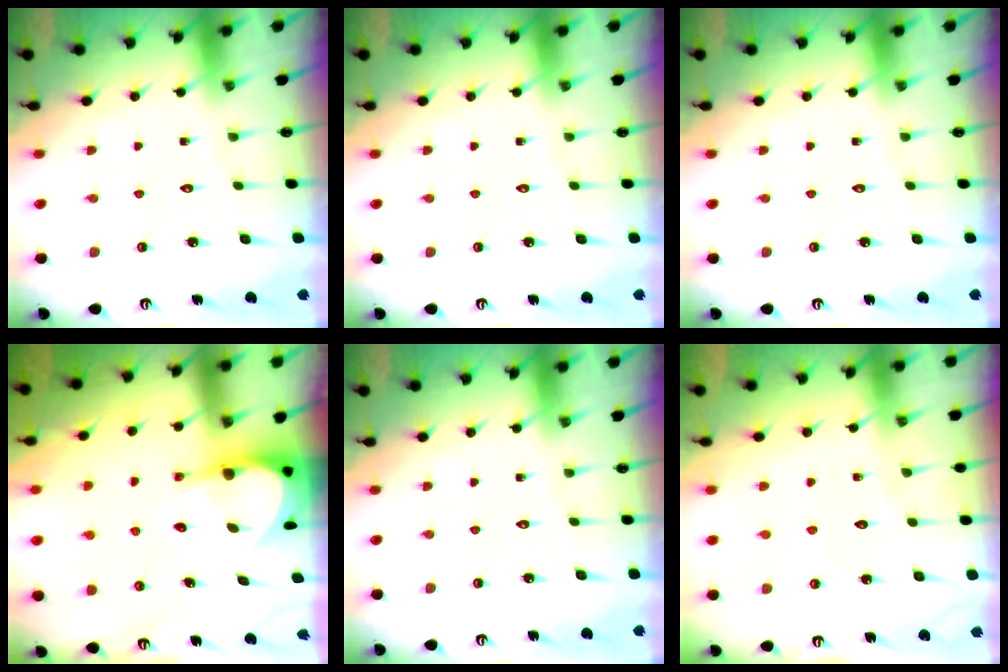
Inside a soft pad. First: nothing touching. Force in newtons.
{"total": 0.0}
{"total": 0.0}
{"total": 5.2, "press": 5.2, "slide": 0.4}
{"total": 0.0}
{"total": 2.9, "press": 2.9, "slide": 0.3}